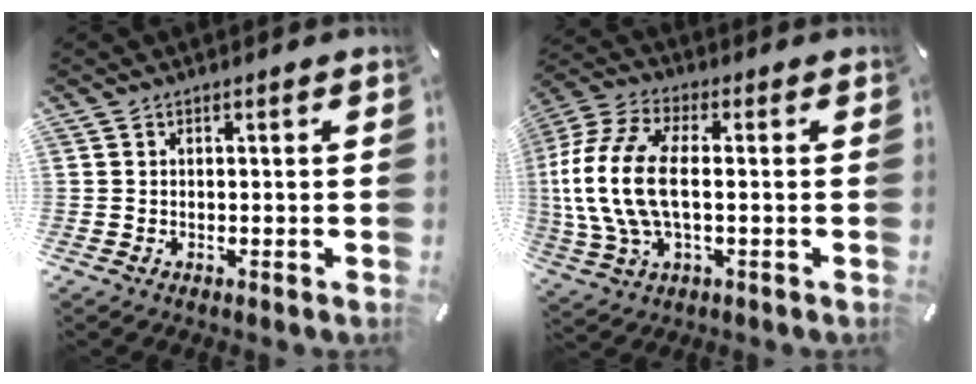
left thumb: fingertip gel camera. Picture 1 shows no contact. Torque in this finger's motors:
{"motor_torque": [0.18, 1.48, 1.66, -1.11, 0.87]}